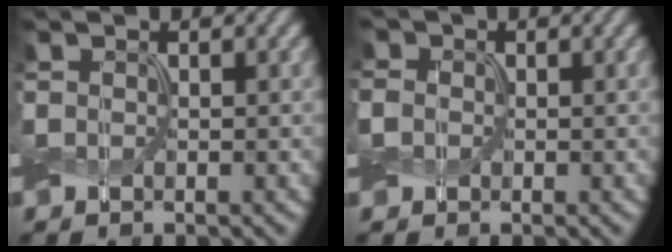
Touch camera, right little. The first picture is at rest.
{"total": 2.3, "force": [0.4, 2.0, 0.9], "torque": [-0.035, 0.009, 0.004]}